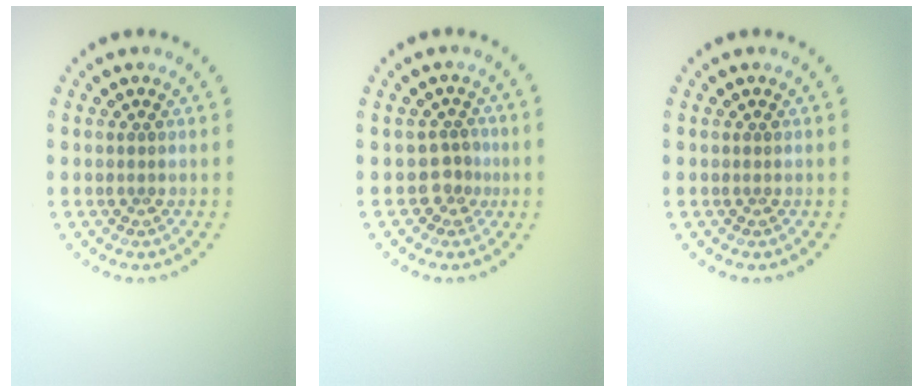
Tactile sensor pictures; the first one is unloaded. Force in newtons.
{"total": 2.0, "press": 1.4, "slide": 1.4}
{"total": 0.0}